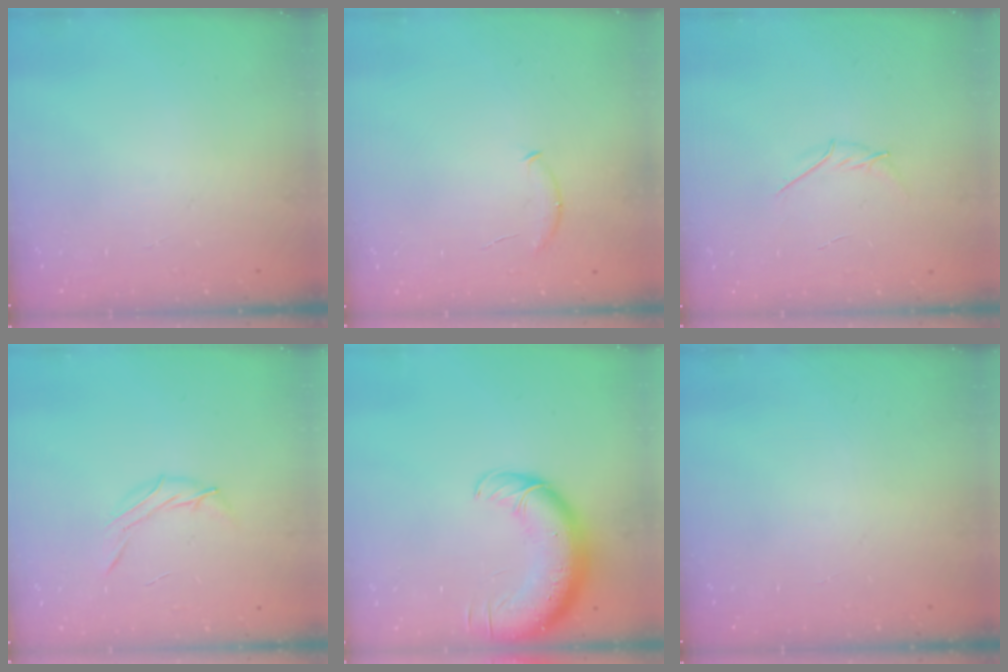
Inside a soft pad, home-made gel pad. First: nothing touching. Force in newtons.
{"total": 5.8, "press": 5.7, "slide": 1.2}
{"total": 3.6, "press": 3.5, "slide": 0.9}
{"total": 6.8, "press": 6.8, "slide": 0.5}
{"total": 13.5, "press": 13.0, "slide": 3.6}
{"total": 0.0}